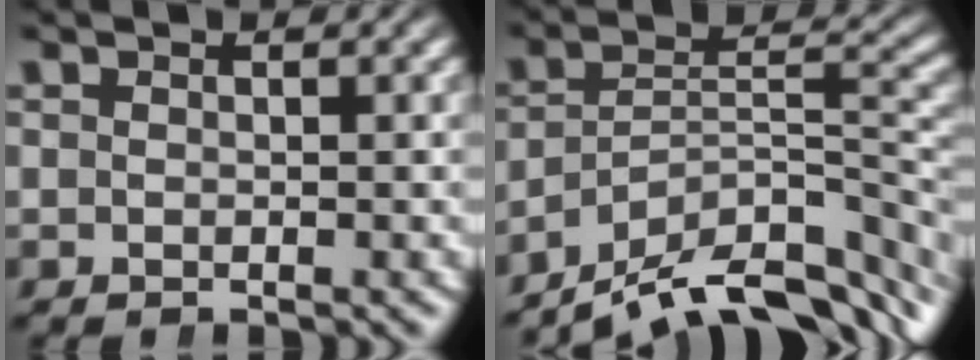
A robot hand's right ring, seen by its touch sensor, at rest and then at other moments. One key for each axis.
{"total": 12.2, "fx": -7.5, "fy": 5.7, "fz": 7.8, "tx": -0.097, "ty": -0.032, "tz": -0.107}